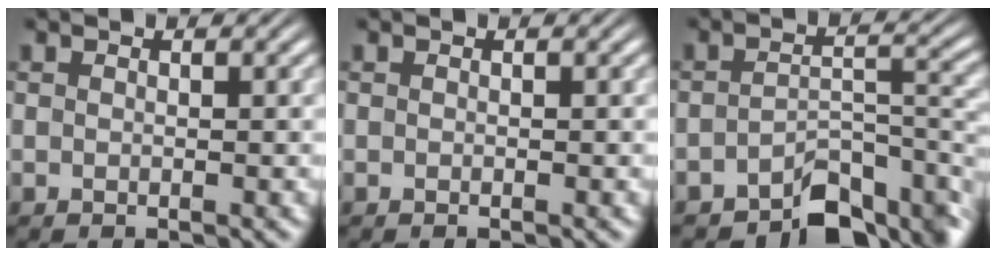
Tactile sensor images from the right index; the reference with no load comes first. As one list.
[{"total": 0.0}, {"total": 7.1, "force": [-5.6, 2.2, 3.9], "torque": [-0.043, -0.011, -0.083]}]